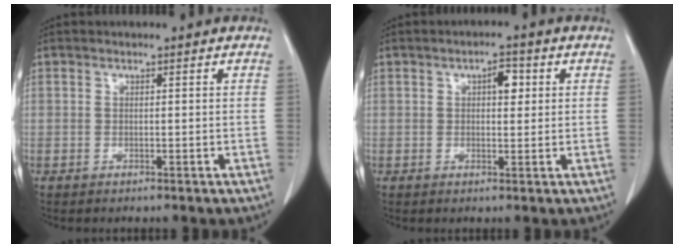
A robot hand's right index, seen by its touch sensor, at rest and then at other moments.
{"total": 3.1, "force": [0.9, 1.4, 2.6], "torque": [-0.040, 0.007, 0.012]}